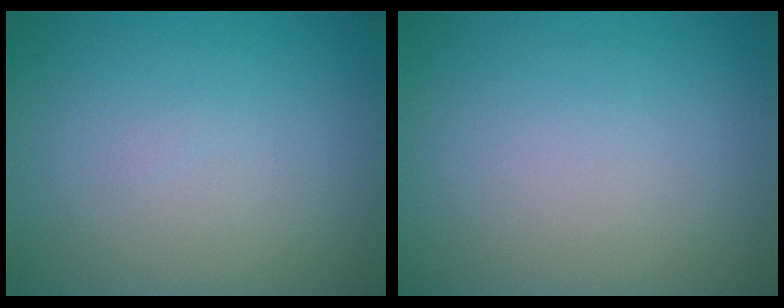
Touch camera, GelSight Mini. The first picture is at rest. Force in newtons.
{"total": 0.0}